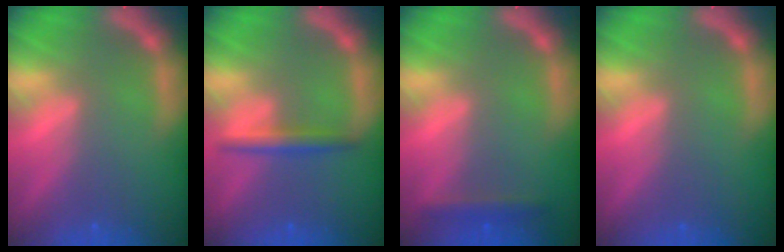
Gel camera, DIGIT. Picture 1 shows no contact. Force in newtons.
{"total": 2.4}
{"total": 1.9}
{"total": 0.0}